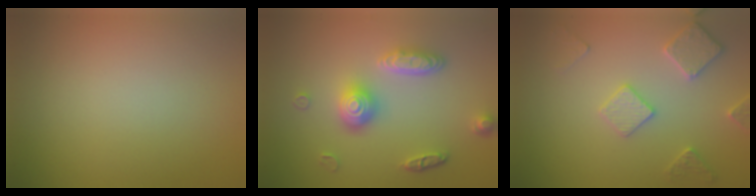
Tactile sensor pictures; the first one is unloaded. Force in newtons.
{"total": 4.5, "press": 3.5, "slide": 2.8}
{"total": 2.9, "press": 2.8, "slide": 0.5}